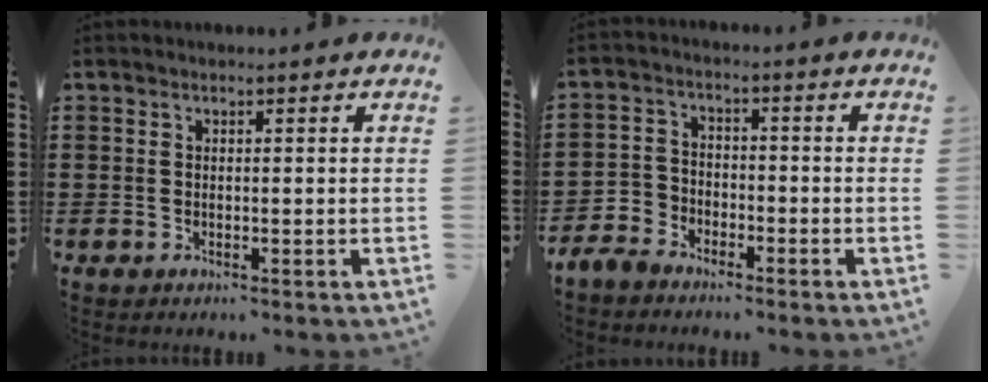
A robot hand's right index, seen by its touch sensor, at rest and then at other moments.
{"total": 3.8, "force": [-3.2, 1.9, 0.7], "torque": [-0.035, 0.005, -0.073]}